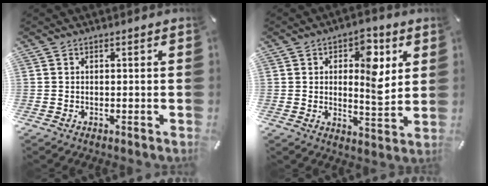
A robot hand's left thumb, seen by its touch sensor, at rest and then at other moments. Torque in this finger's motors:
{"motor_torque": [0.45, -0.05, 0.29, 0.08, 0.08]}